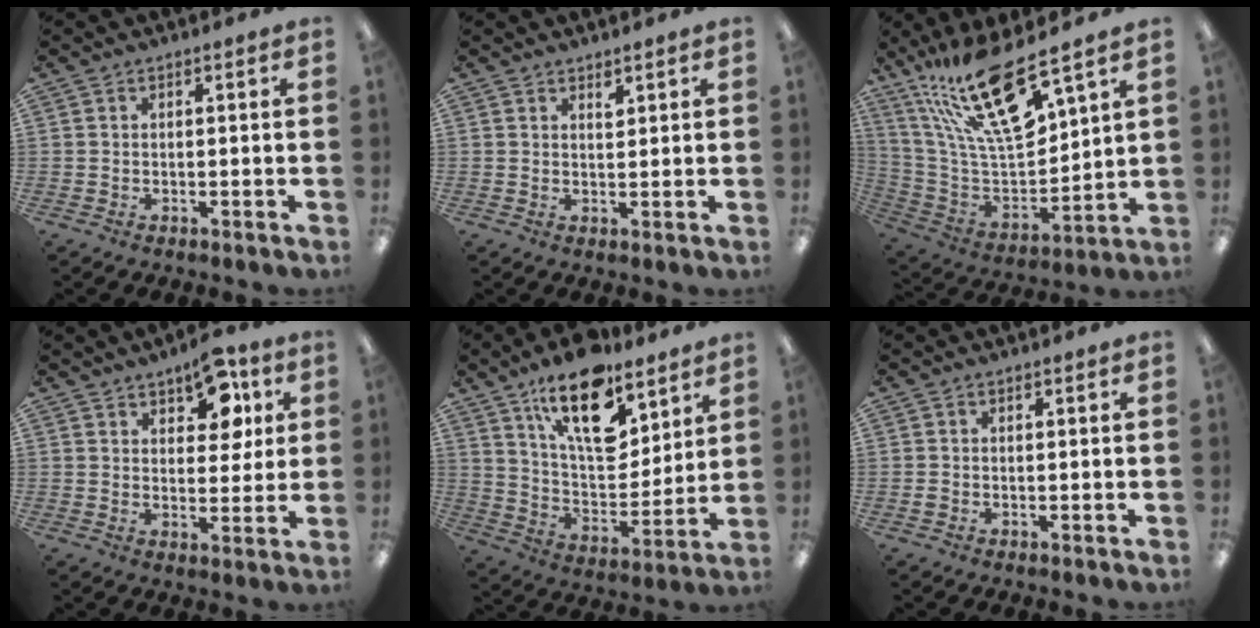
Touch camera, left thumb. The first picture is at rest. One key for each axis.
{"total": 1.8, "fx": 1.5, "fy": 0.7, "fz": 0.5, "tx": 0.003, "ty": -0.008, "tz": 0.026}
{"total": 22.5, "fx": 15.5, "fy": 6.4, "fz": 15.0, "tx": -0.287, "ty": -0.101, "tz": 0.264}
{"total": 10.4, "fx": 6.4, "fy": 5.7, "fz": 6.0, "tx": -0.071, "ty": -0.023, "tz": 0.109}
{"total": 19.2, "fx": 12.1, "fy": 9.0, "fz": 11.8, "tx": -0.191, "ty": -0.063, "tz": 0.209}
{"total": 0.8, "fx": -0.2, "fy": 0.7, "fz": 0.2, "tx": -0.004, "ty": 0.005, "tz": -0.004}